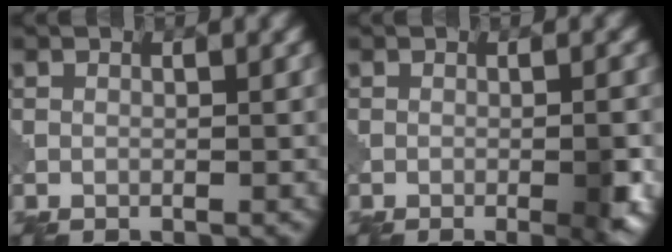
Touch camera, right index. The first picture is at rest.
{"total": 3.4, "force": [-1.2, 0.7, 3.1], "torque": [-0.049, -0.003, -0.017]}